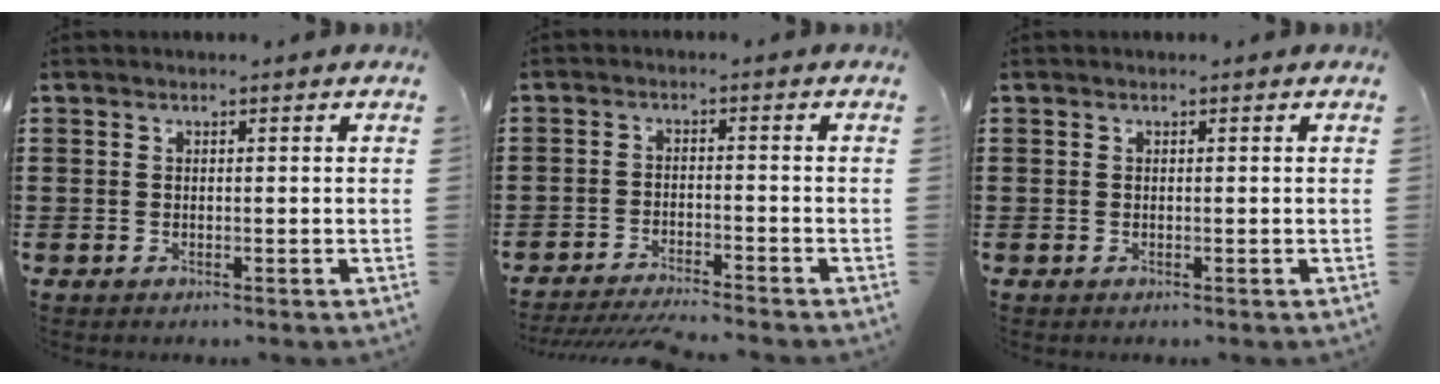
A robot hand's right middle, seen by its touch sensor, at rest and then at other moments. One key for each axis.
{"total": 3.9, "fx": -3.7, "fy": 0.0, "fz": 1.0, "tx": -0.025, "ty": -0.007, "tz": -0.078}
{"total": 0.0}